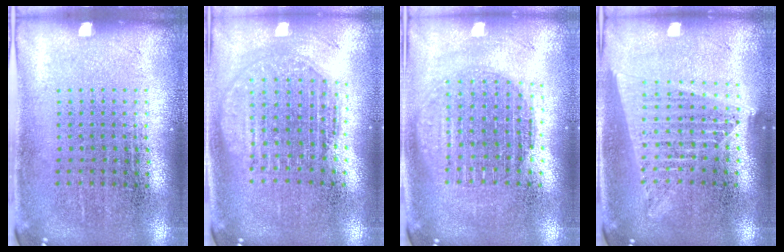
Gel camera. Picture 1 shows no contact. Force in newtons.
{"total": 1.8, "press": 1.5, "slide": 1.0}
{"total": 1.7, "press": 1.5, "slide": 0.9}
{"total": 1.7, "press": 1.5, "slide": 0.8}